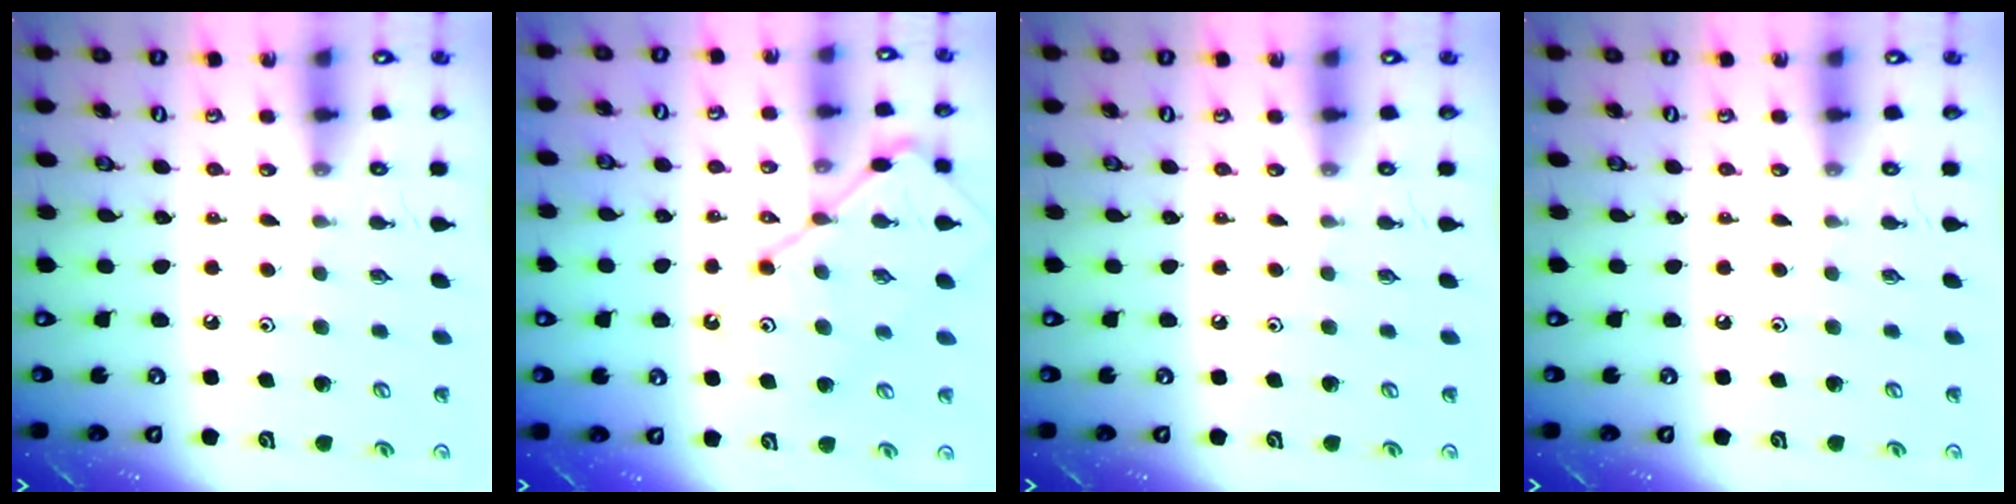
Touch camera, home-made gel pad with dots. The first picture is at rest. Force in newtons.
{"total": 12.0, "press": 11.9, "slide": 1.2}
{"total": 0.0}
{"total": 0.0}